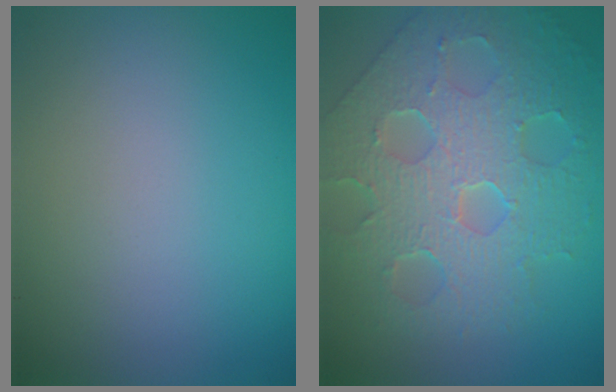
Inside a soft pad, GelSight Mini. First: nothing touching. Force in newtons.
{"total": 8.8, "press": 6.1, "slide": 6.3}